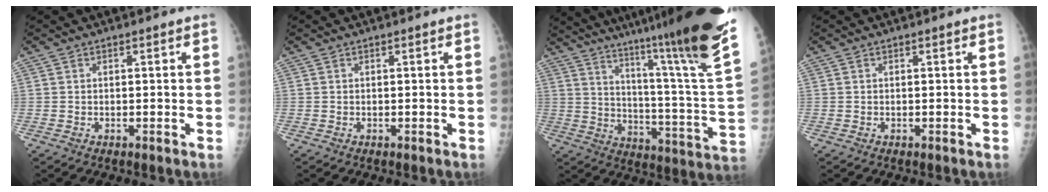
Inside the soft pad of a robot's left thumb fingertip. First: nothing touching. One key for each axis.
{"total": 0.0}
{"total": 33.7, "fx": 24.0, "fy": 2.7, "fz": 23.5, "tx": -0.287, "ty": -0.130, "tz": 0.334}
{"total": 0.0}